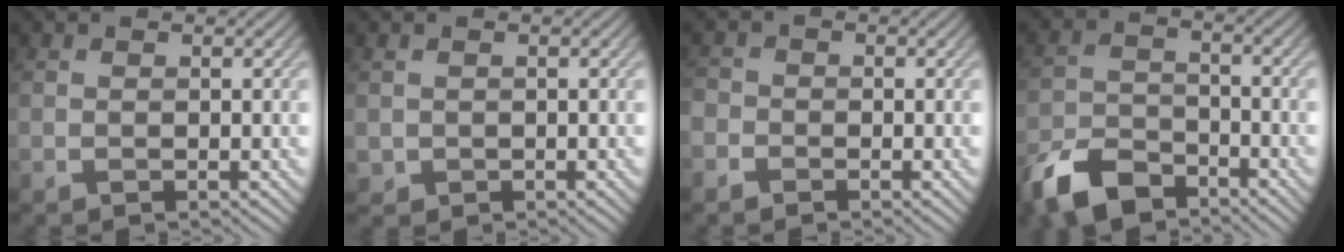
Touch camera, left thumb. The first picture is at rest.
{"total": 1.1, "force": [0.1, 1.1, 0.0], "torque": [-0.005, -0.008, 0.001]}
{"total": 2.3, "force": [-1.5, 1.6, 0.5], "torque": [-0.010, 0.000, -0.041]}
{"total": 8.3, "force": [-6.3, 3.7, 3.9], "torque": [-0.083, -0.010, -0.137]}